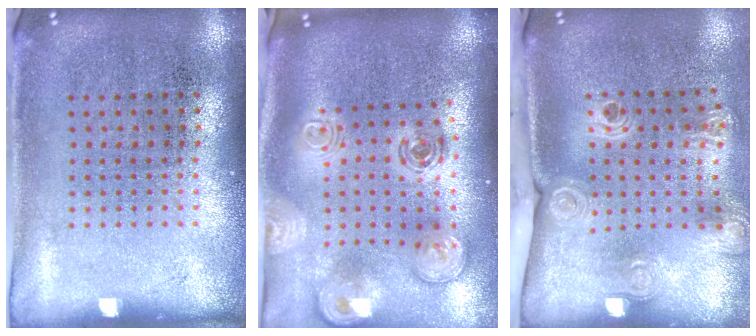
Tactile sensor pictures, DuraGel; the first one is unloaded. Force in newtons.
{"total": 2.9, "press": 2.1, "slide": 2.1}
{"total": 2.3, "press": 1.6, "slide": 1.5}